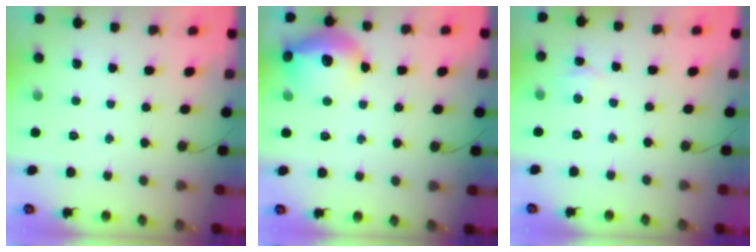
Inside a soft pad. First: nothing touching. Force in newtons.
{"total": 15.9, "press": 15.8, "slide": 1.1}
{"total": 4.6, "press": 4.5, "slide": 0.7}